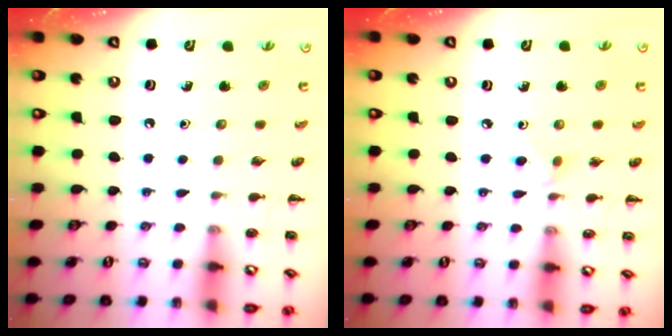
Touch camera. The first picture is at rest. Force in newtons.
{"total": 4.2, "press": 3.8, "slide": 1.8}